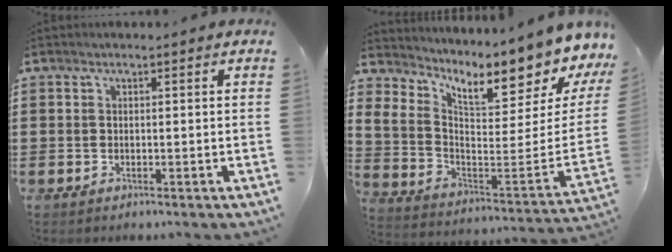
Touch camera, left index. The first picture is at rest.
{"total": 7.6, "force": [5.8, 2.0, 4.5], "torque": [-0.094, -0.065, 0.087]}